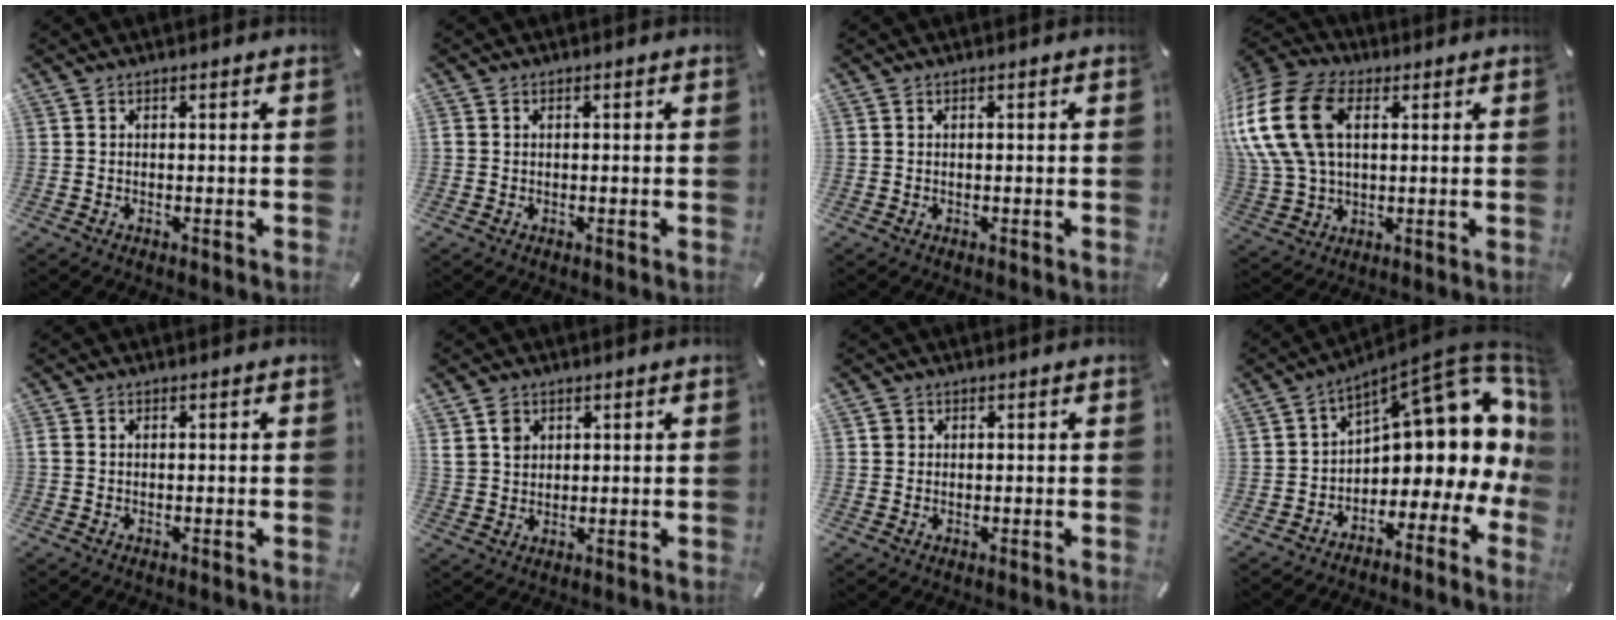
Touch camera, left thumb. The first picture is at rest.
{"total": 0.7, "force": [-0.1, 0.6, 0.4], "torque": [-0.007, 0.004, -0.003]}
{"total": 0.0}
{"total": 21.1, "force": [5.2, 14.7, 14.2], "torque": [-0.332, 0.000, 0.091]}
{"total": 0.9, "force": [-0.1, 0.7, 0.6], "torque": [-0.012, 0.003, -0.003]}
{"total": 4.3, "force": [1.8, 3.6, 1.5], "torque": [-0.028, 0.004, 0.034]}
{"total": 1.7, "force": [0.3, 1.6, 0.2], "torque": [0.003, 0.004, 0.001]}
{"total": 15.0, "force": [7.3, 7.5, 10.7], "torque": [-0.135, -0.069, 0.119]}